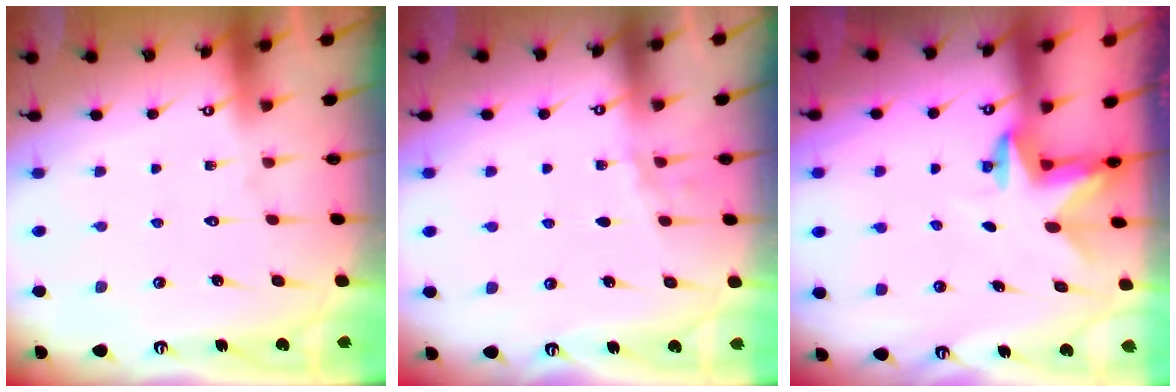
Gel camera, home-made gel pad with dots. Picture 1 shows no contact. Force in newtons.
{"total": 3.4, "press": 2.6, "slide": 2.2}
{"total": 2.6, "press": 2.5, "slide": 0.4}